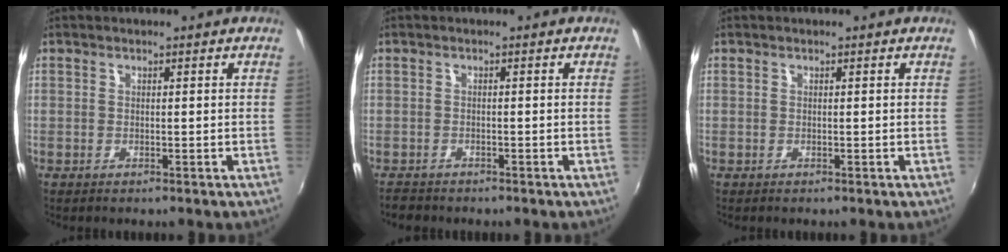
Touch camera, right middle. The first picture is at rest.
{"total": 2.5, "force": [-2.3, 1.0, 0.5], "torque": [-0.019, -0.009, -0.043]}
{"total": 0.0}